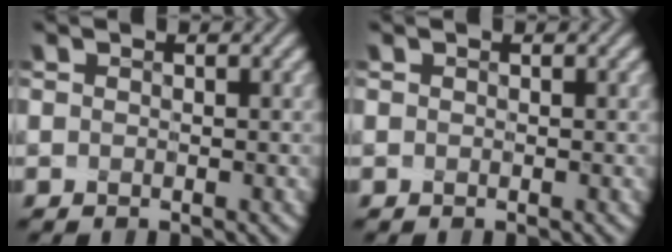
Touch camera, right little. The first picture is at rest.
{"total": 0.0}